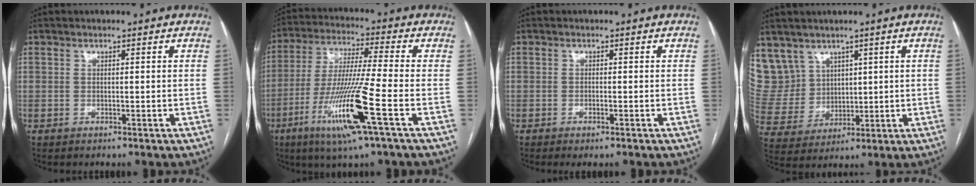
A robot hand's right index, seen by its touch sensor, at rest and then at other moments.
{"total": 14.8, "force": [-5.9, -0.9, 13.6], "torque": [-0.277, -0.026, -0.114]}
{"total": 1.1, "force": [-0.6, 0.1, 0.9], "torque": [-0.015, -0.002, -0.009]}
{"total": 10.7, "force": [6.7, 8.3, 1.0], "torque": [-0.042, 0.039, 0.160]}